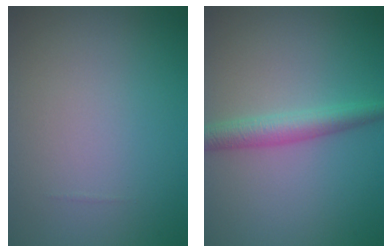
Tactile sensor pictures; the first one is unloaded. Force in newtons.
{"total": 2.9, "press": 2.9, "slide": 0.0}